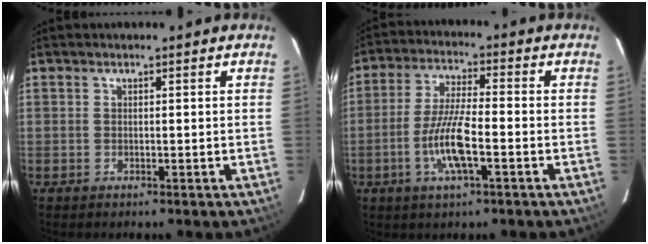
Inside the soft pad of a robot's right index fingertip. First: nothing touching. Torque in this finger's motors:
{"motor_torque": [1.61, -0.43, 0.84, 0.19]}